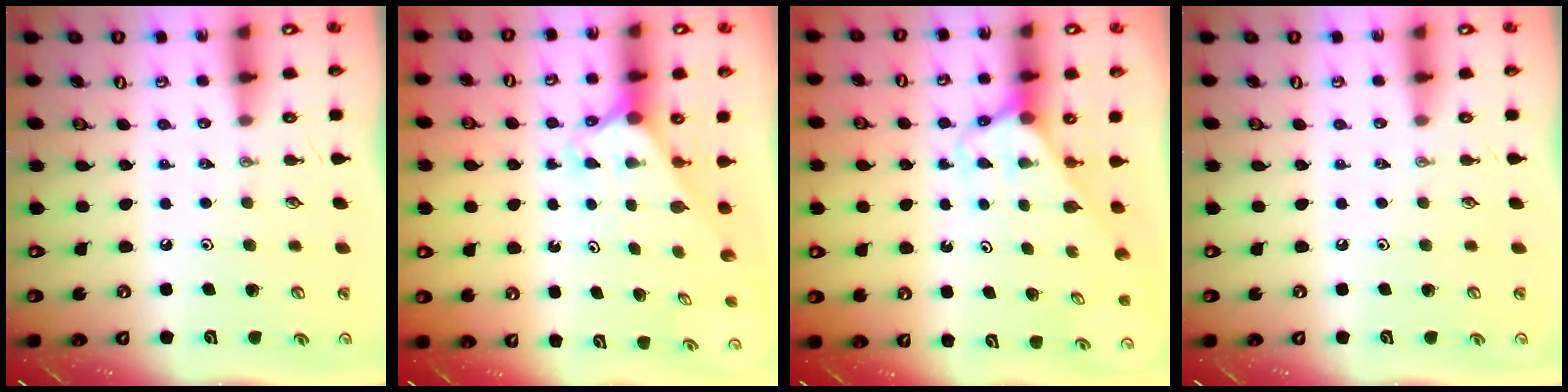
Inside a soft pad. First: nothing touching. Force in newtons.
{"total": 2.3, "press": 2.3, "slide": 0.2}
{"total": 3.0, "press": 3.0, "slide": 0.2}
{"total": 0.0}